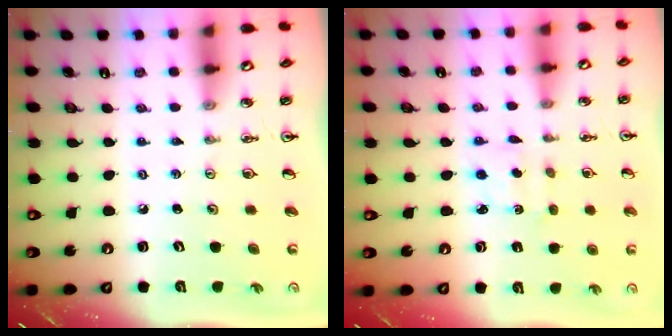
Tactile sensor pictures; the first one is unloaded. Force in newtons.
{"total": 1.6, "press": 1.5, "slide": 0.6}